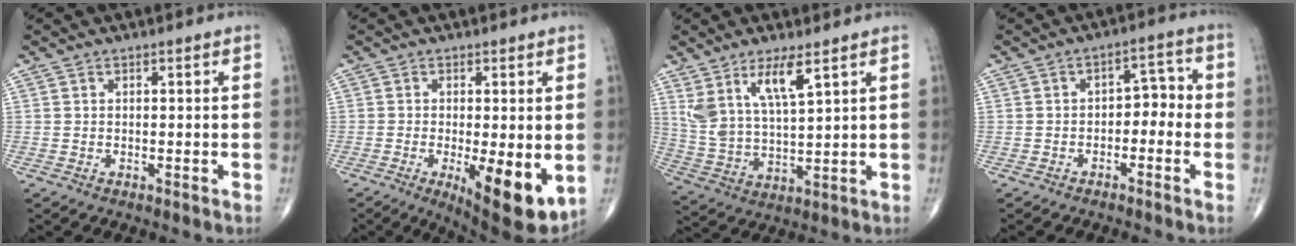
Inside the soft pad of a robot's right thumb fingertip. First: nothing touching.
{"total": 11.7, "force": [-2.9, 3.7, 10.7], "torque": [-0.150, -0.024, -0.036]}
{"total": 10.0, "force": [5.6, 2.8, 7.8], "torque": [-0.158, -0.030, 0.120]}
{"total": 4.9, "force": [-1.3, 3.1, 3.5], "torque": [-0.026, 0.033, -0.028]}